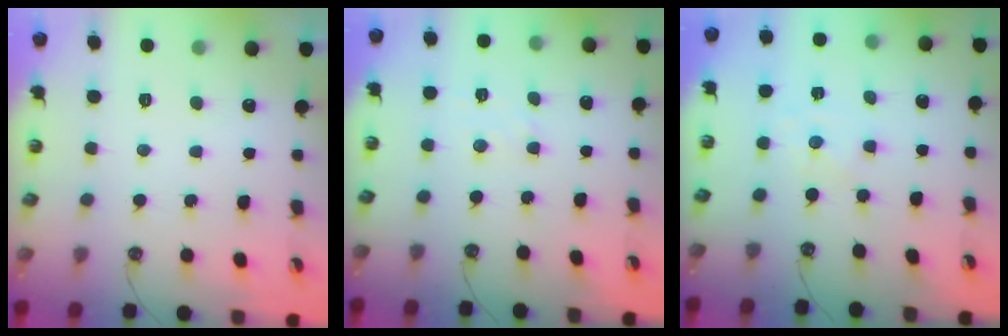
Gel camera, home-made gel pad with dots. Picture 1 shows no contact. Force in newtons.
{"total": 2.8, "press": 2.8, "slide": 0.4}
{"total": 1.1, "press": 1.1, "slide": 0.2}